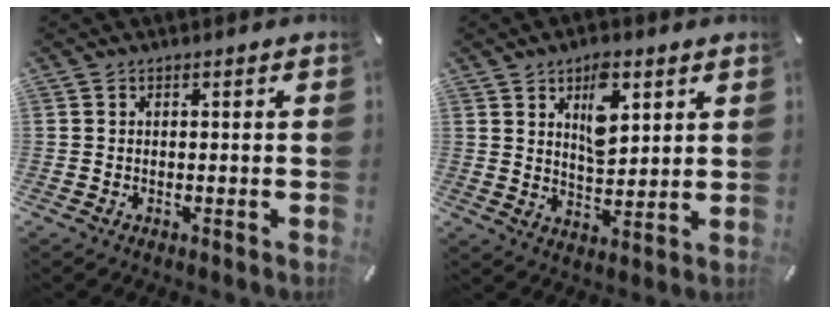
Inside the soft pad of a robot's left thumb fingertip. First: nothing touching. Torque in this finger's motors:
{"motor_torque": [1.93, 1.13, 0.81, -1.09, 0.29]}